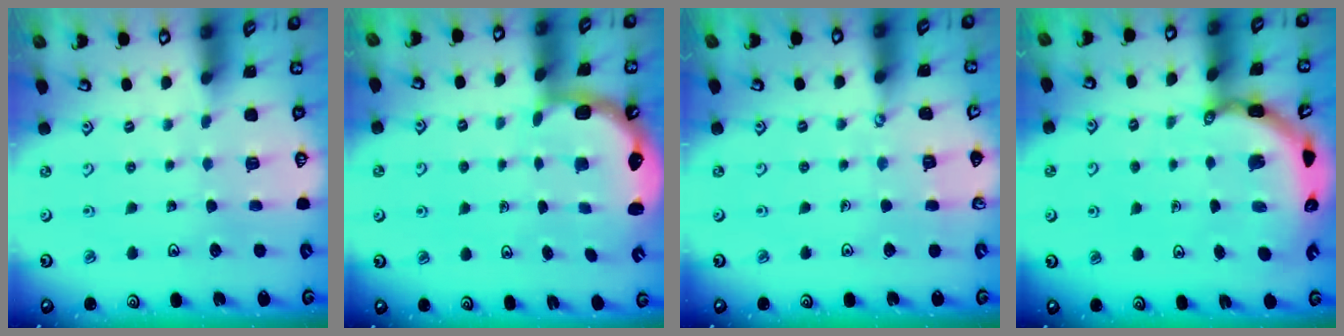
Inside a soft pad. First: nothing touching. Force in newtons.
{"total": 2.8, "press": 2.0, "slide": 2.0}
{"total": 3.1, "press": 3.1, "slide": 0.3}
{"total": 5.7, "press": 5.7, "slide": 0.5}